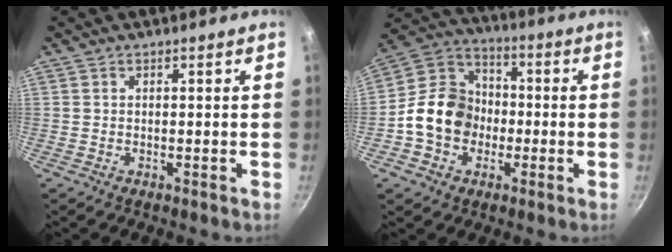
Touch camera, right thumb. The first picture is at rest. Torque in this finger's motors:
{"motor_torque": [1.55, 2.03, 0.91, -1.12, 0.08]}